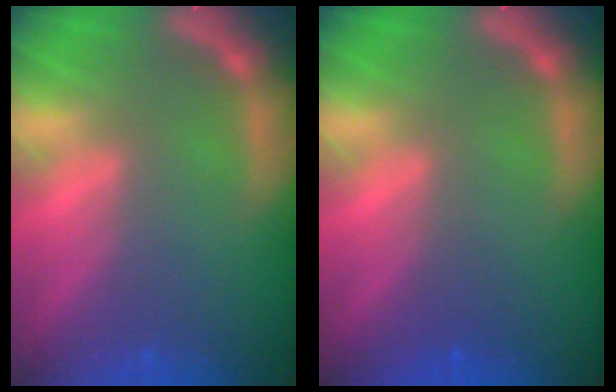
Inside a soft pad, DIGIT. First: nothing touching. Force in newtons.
{"total": 1.0}